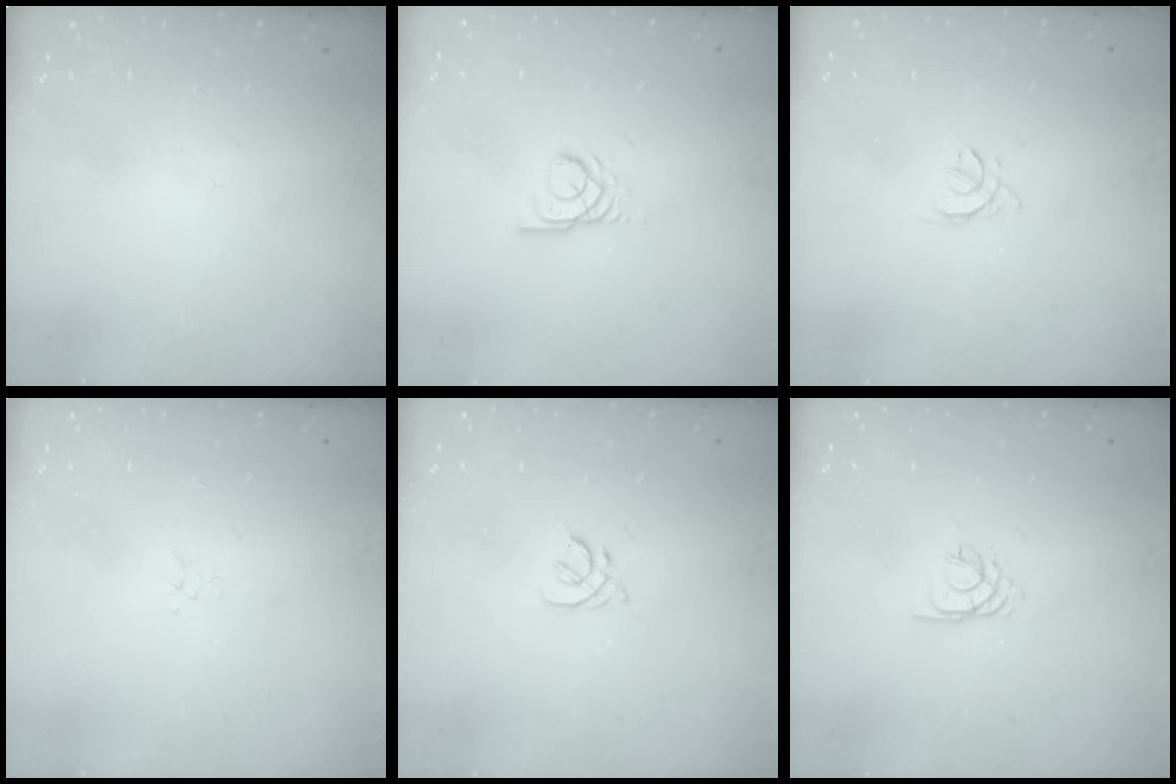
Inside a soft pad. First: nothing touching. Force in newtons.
{"total": 2.9, "press": 2.9, "slide": 0.1}
{"total": 2.4, "press": 2.3, "slide": 0.6}
{"total": 1.5, "press": 1.5, "slide": 0.2}
{"total": 2.0, "press": 1.9, "slide": 0.6}
{"total": 1.7, "press": 1.7, "slide": 0.4}